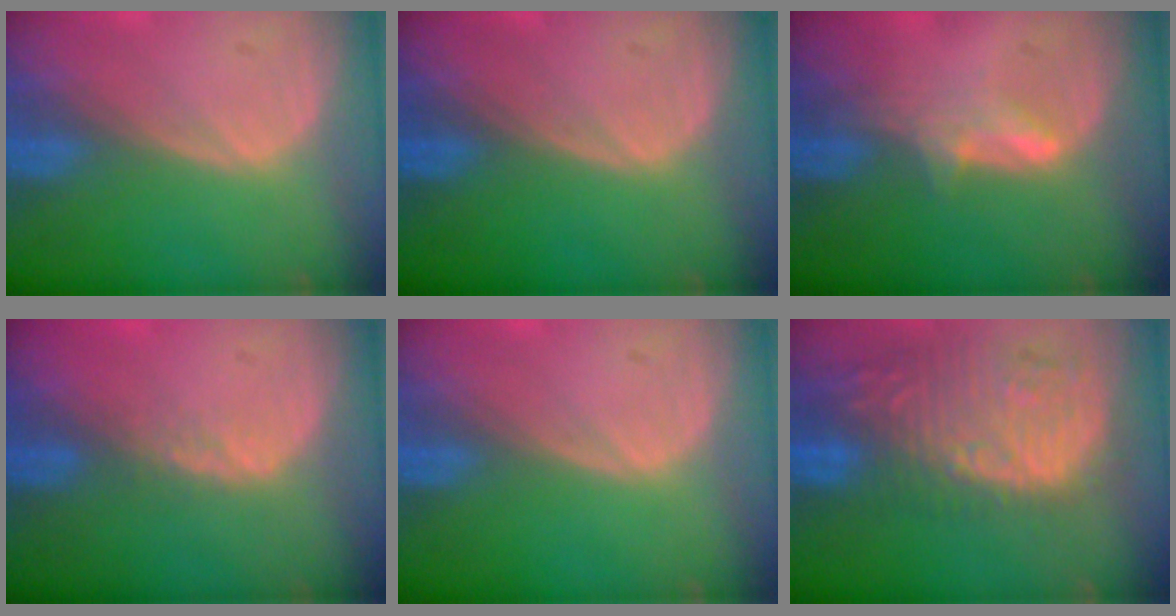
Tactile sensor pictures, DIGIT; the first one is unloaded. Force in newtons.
{"total": 0.0}
{"total": 2.8, "press": 2.8, "slide": 0.4}
{"total": 1.7, "press": 1.4, "slide": 0.9}
{"total": 0.0}
{"total": 11.8, "press": 11.1, "slide": 4.0}